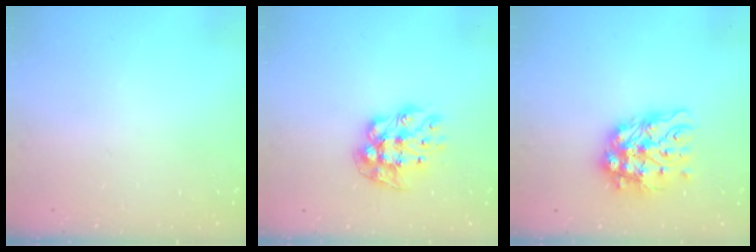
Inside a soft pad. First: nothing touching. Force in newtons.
{"total": 10.8, "press": 10.8, "slide": 0.9}
{"total": 13.0, "press": 12.9, "slide": 1.5}